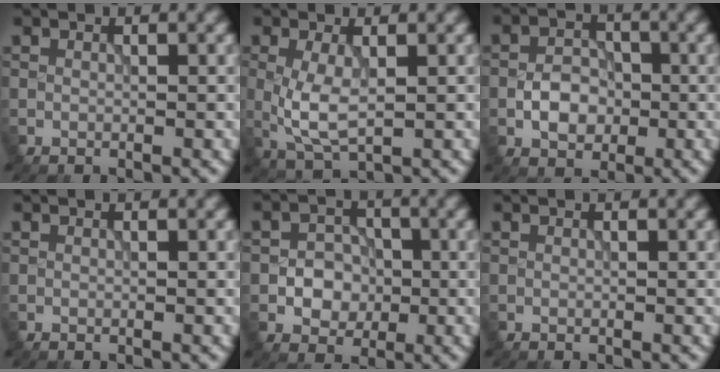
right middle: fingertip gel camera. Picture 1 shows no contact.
{"total": 3.9, "force": [-0.1, 1.6, 3.5], "torque": [-0.087, -0.005, 0.000]}
{"total": 3.5, "force": [-1.0, 2.5, 2.2], "torque": [-0.034, 0.004, -0.019]}
{"total": 0.0}
{"total": 3.7, "force": [-0.7, 3.1, 1.9], "torque": [-0.013, 0.000, -0.024]}
{"total": 0.0}